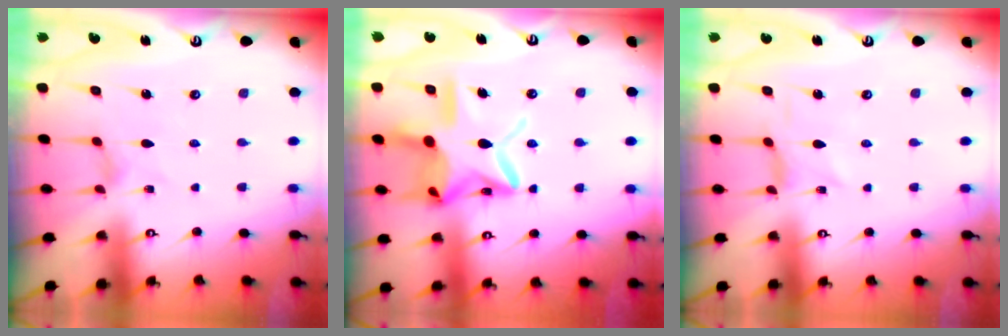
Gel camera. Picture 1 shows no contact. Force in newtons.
{"total": 19.8, "press": 19.7, "slide": 1.5}
{"total": 0.0}